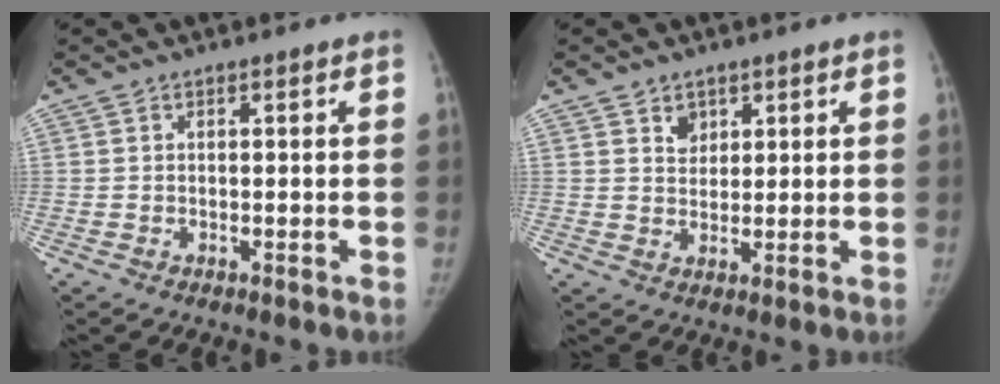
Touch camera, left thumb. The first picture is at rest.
{"total": 3.4, "force": [2.0, 2.5, 1.1], "torque": [0.003, -0.015, 0.037]}